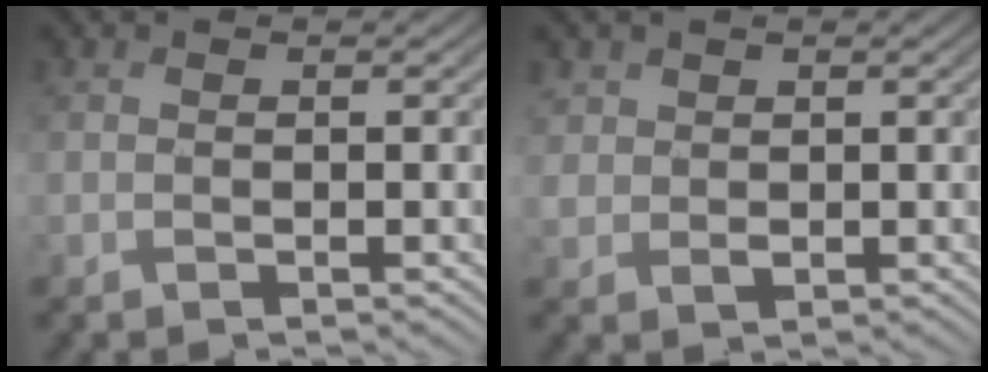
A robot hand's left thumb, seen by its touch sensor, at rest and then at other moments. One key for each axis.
{"total": 2.4, "fx": 1.1, "fy": 2.0, "fz": 0.7, "tx": -0.025, "ty": -0.005, "tz": 0.022}